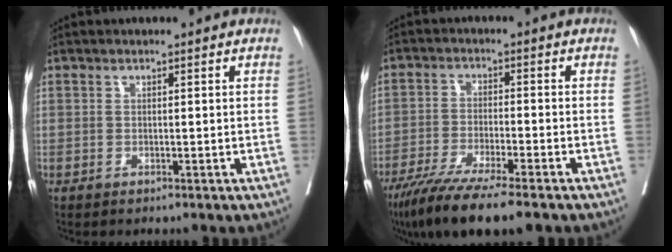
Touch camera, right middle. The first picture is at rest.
{"total": 11.6, "force": [-8.8, 0.3, 7.6], "torque": [-0.121, -0.031, -0.144]}